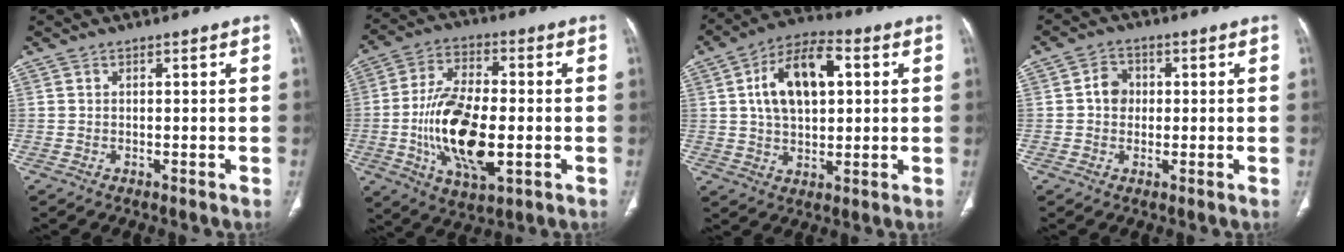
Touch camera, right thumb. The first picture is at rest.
{"total": 17.7, "force": [-3.1, 8.3, 15.3], "torque": [-0.281, 0.003, -0.050]}
{"total": 14.1, "force": [3.2, 7.9, 11.3], "torque": [-0.184, 0.014, 0.050]}
{"total": 4.2, "force": [0.2, 3.6, 2.1], "torque": [-0.017, 0.010, -0.002]}